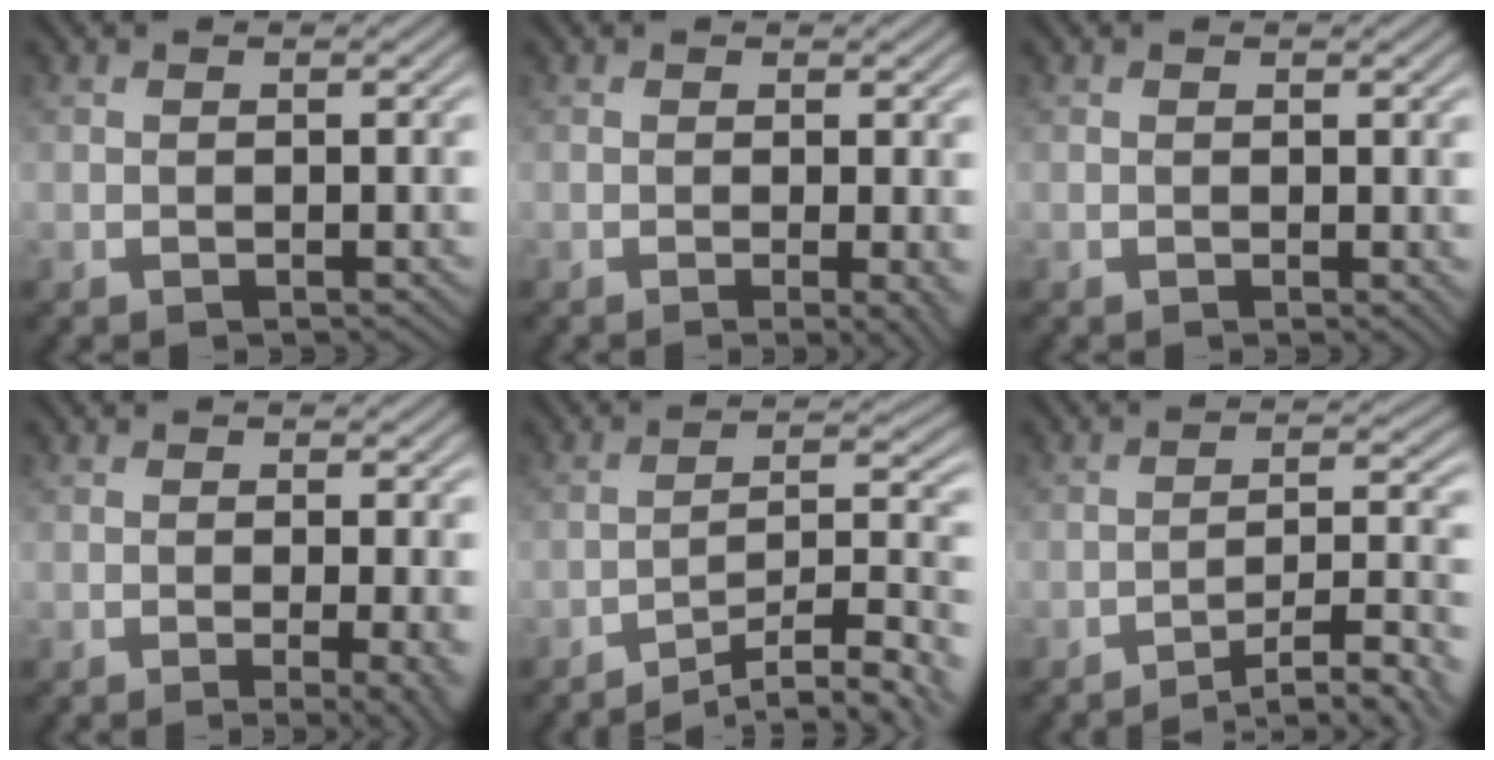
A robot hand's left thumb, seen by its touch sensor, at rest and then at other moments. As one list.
[{"total": 2.7, "force": [-0.4, 0.5, 2.6], "torque": [-0.040, -0.003, -0.011]}, {"total": 0.7, "force": [0.3, 0.3, 0.6], "torque": [-0.006, -0.002, 0.004]}, {"total": 4.0, "force": [-0.7, 0.9, 3.8], "torque": [-0.057, -0.005, -0.010]}, {"total": 10.7, "force": [-8.3, 2.1, 6.5], "torque": [-0.105, 0.015, -0.127]}, {"total": 8.6, "force": [-6.2, 1.6, 5.7], "torque": [-0.093, 0.011, -0.087]}]